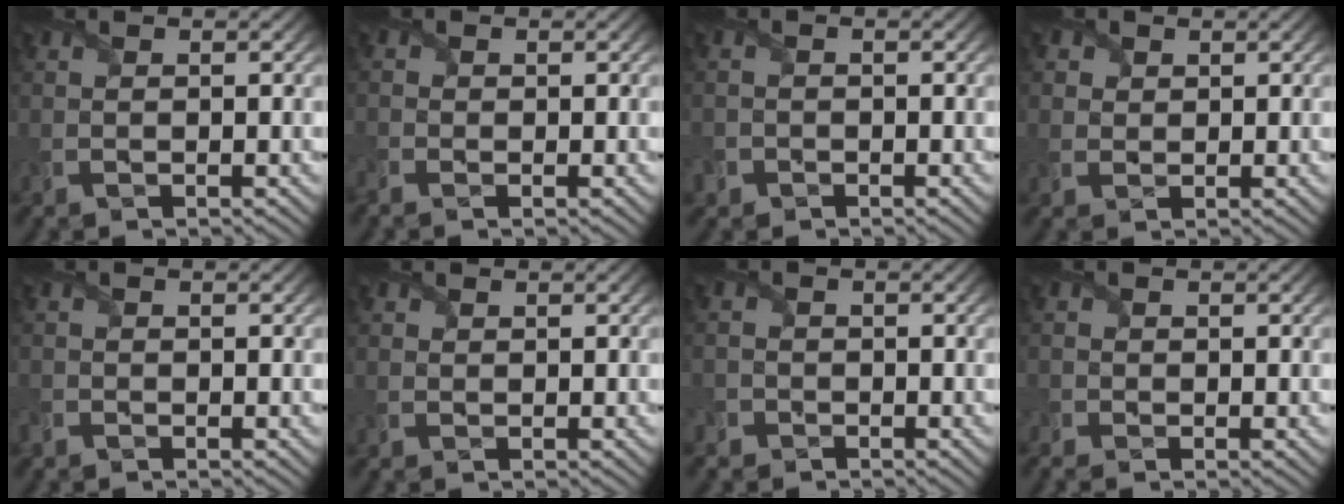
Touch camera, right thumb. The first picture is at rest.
{"total": 1.9, "force": [-1.2, 1.3, 0.6], "torque": [-0.021, -0.013, -0.032]}
{"total": 1.8, "force": [-1.0, 1.5, 0.2], "torque": [-0.001, -0.003, -0.025]}
{"total": 3.0, "force": [1.5, 2.5, 0.9], "torque": [-0.039, -0.006, 0.029]}
{"total": 1.1, "force": [-0.8, 0.6, 0.2], "torque": [-0.009, -0.001, -0.022]}
{"total": 0.9, "force": [0.5, 0.7, 0.1], "torque": [-0.003, -0.003, 0.008]}
{"total": 2.7, "force": [-1.5, 2.2, 0.2], "torque": [-0.007, -0.006, -0.040]}
{"total": 2.0, "force": [-1.4, 1.3, 0.5], "torque": [-0.014, -0.012, -0.031]}